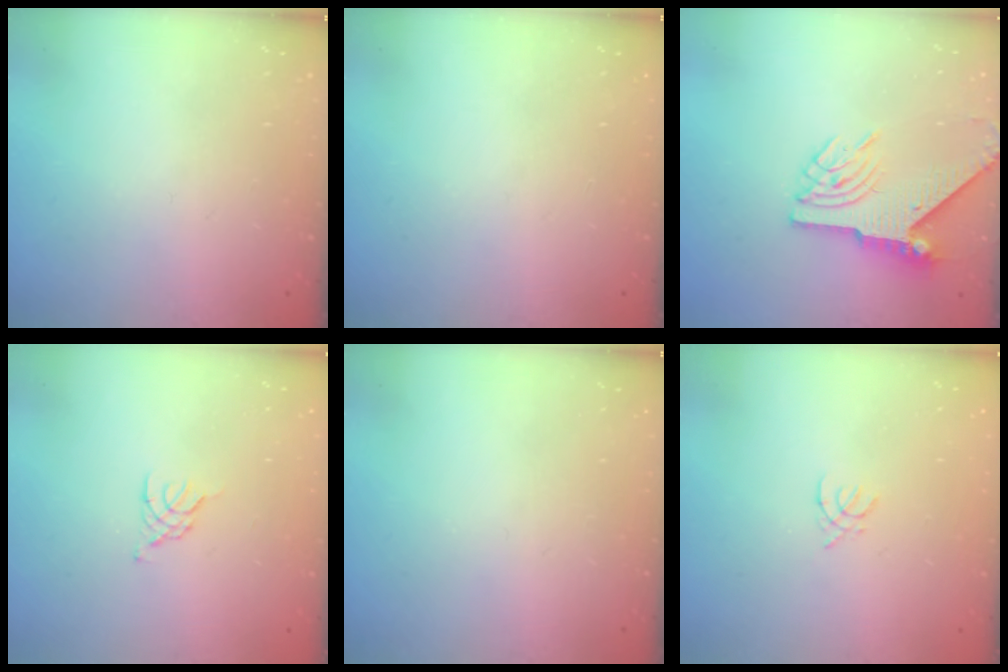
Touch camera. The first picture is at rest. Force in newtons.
{"total": 0.0}
{"total": 8.0, "press": 7.9, "slide": 1.2}
{"total": 3.3, "press": 3.2, "slide": 0.7}
{"total": 0.0}
{"total": 1.8, "press": 1.8, "slide": 0.4}